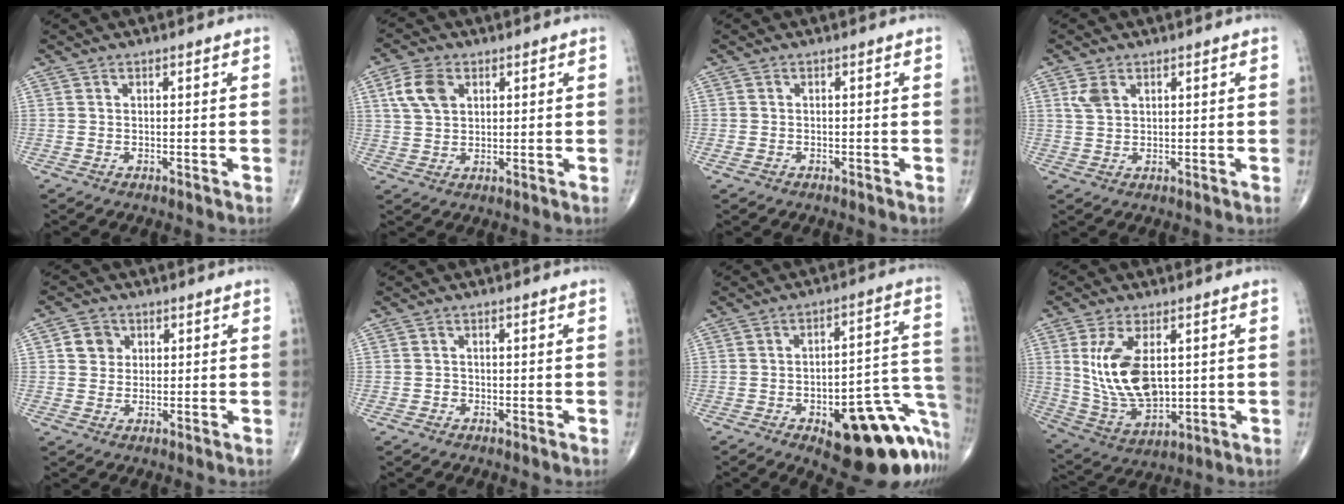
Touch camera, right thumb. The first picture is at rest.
{"total": 6.4, "force": [2.3, 4.3, 4.2], "torque": [-0.078, 0.000, 0.044]}
{"total": 1.1, "force": [-0.6, 0.8, 0.5], "torque": [-0.014, 0.002, -0.009]}
{"total": 3.1, "force": [1.4, 1.9, 1.9], "torque": [-0.039, 0.002, 0.036]}
{"total": 4.0, "force": [1.0, 3.6, 1.4], "torque": [-0.002, 0.000, 0.013]}
{"total": 1.0, "force": [-0.5, 0.9, 0.2], "torque": [0.005, 0.005, -0.014]}
{"total": 23.2, "force": [-10.1, 9.4, 18.6], "torque": [-0.154, 0.074, -0.120]}
{"total": 14.2, "force": [2.5, 7.8, 11.7], "torque": [-0.217, -0.016, 0.064]}